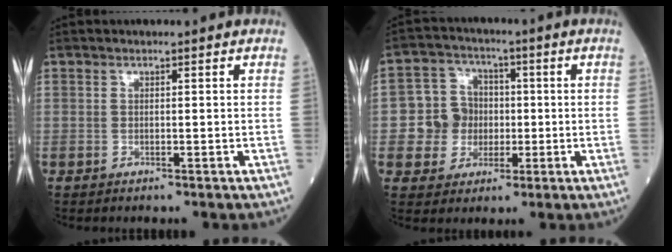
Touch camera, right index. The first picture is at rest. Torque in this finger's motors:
{"motor_torque": [-0.01, -0.08, 0.01, 0.01]}